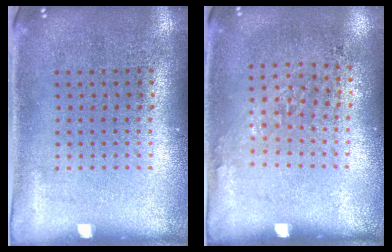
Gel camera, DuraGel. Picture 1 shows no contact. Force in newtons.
{"total": 0.9, "press": 0.7, "slide": 0.7}